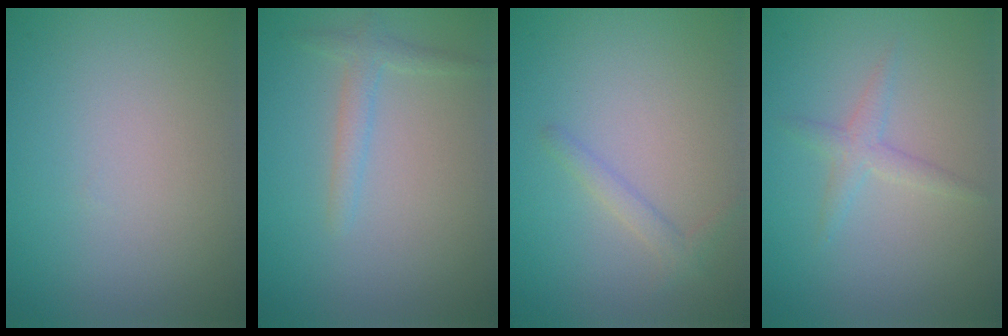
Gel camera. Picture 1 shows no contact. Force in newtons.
{"total": 1.3, "press": 1.3, "slide": 0.1}
{"total": 1.3, "press": 1.3, "slide": 0.1}
{"total": 1.6, "press": 1.6, "slide": 0.1}